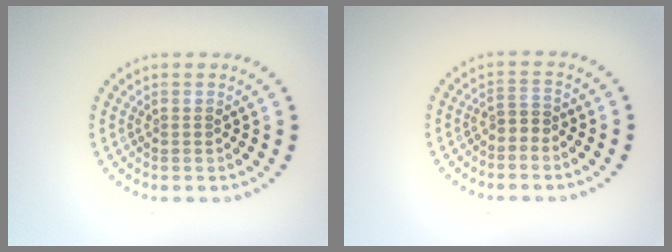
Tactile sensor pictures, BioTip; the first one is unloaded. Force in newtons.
{"total": 1.3, "press": 1.0, "slide": 0.7}